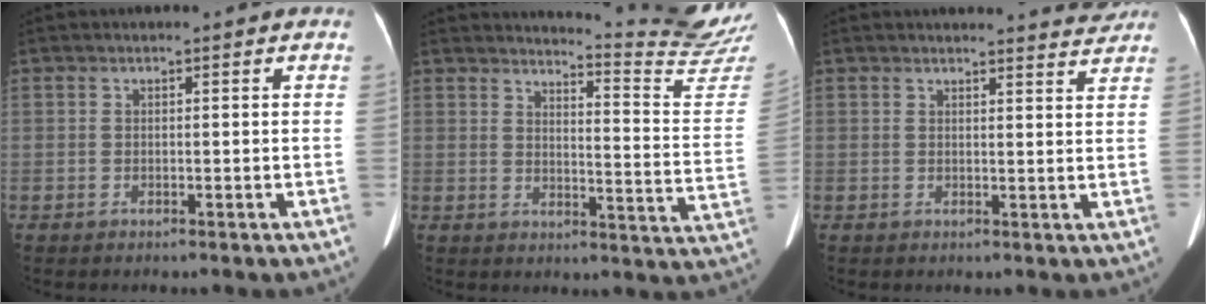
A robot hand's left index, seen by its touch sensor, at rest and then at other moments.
{"total": 15.2, "force": [14.9, -2.4, 1.5], "torque": [-0.026, -0.144, 0.162]}
{"total": 4.4, "force": [4.4, 0.0, 0.2], "torque": [-0.010, -0.015, 0.039]}